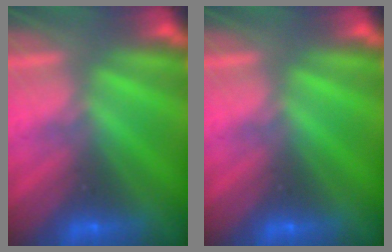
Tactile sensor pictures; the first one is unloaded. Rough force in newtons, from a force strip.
{"total": 0.0}